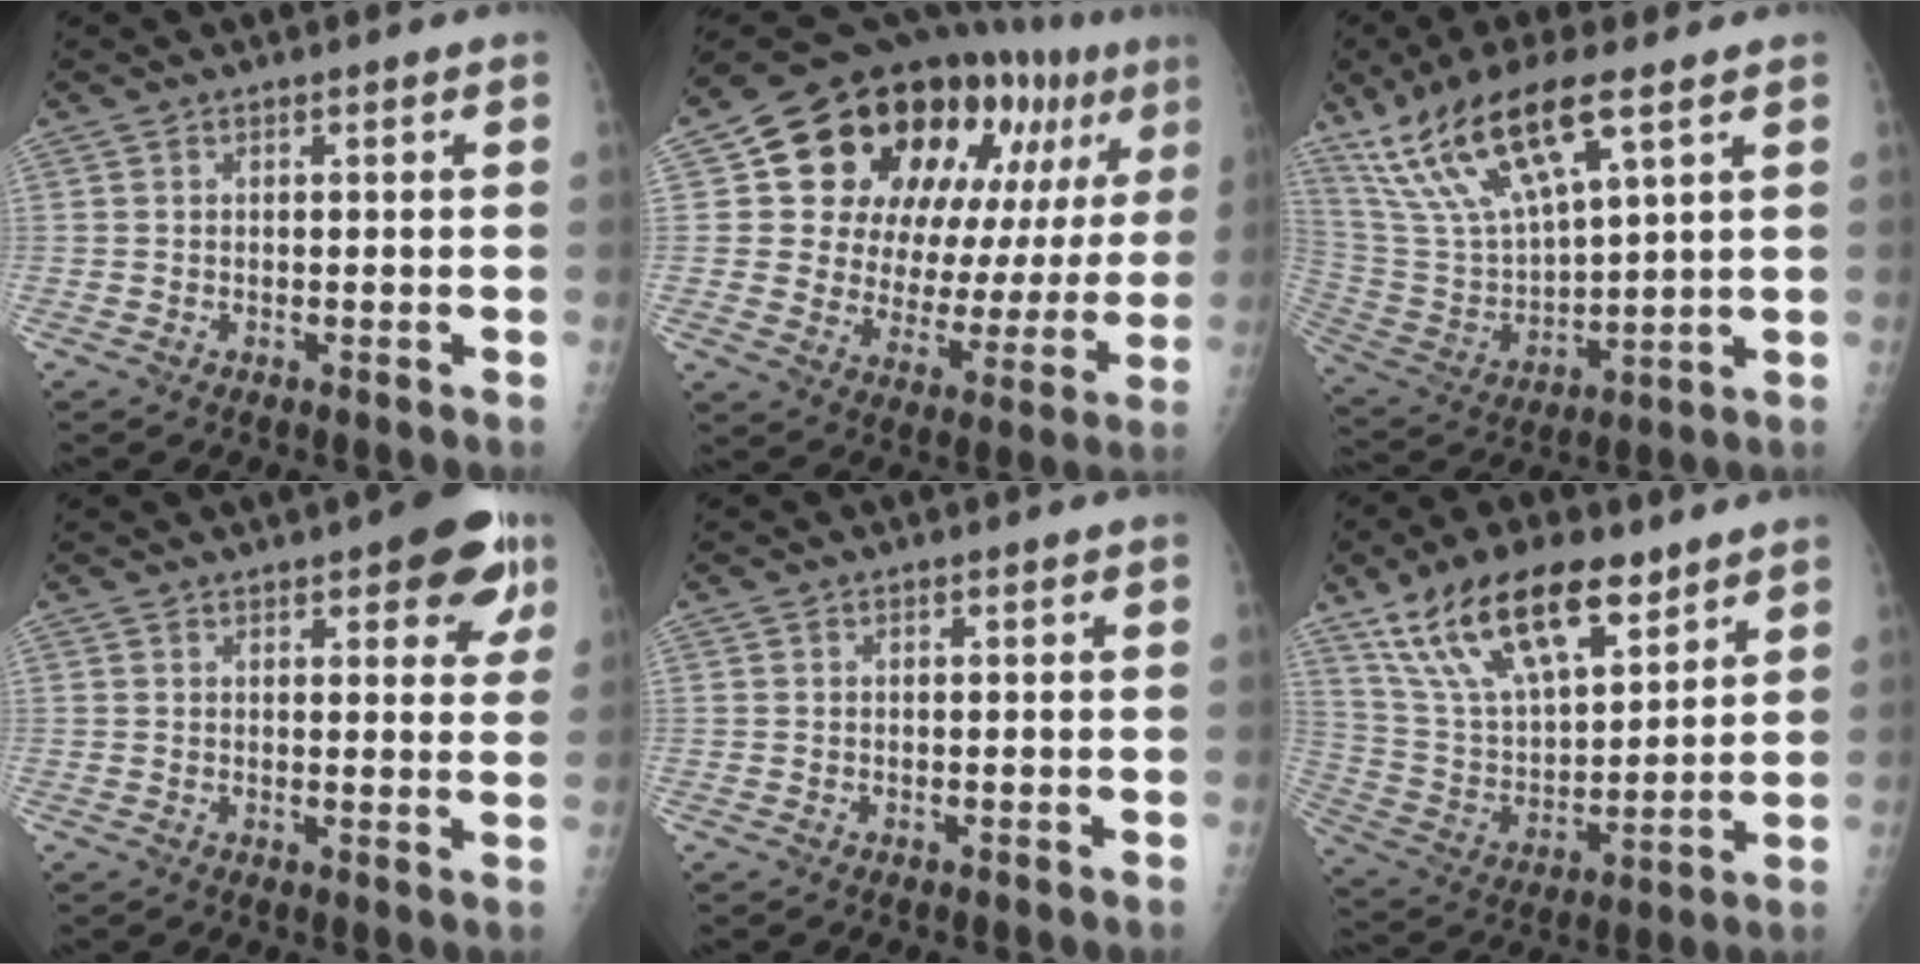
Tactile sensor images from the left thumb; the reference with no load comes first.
{"total": 26.4, "force": [11.6, 14.4, 18.9], "torque": [-0.225, 0.003, 0.179]}
{"total": 18.1, "force": [10.7, 5.6, 13.5], "torque": [-0.266, -0.029, 0.221]}
{"total": 9.5, "force": [5.0, 3.7, 7.2], "torque": [-0.051, -0.014, 0.054]}
{"total": 0.0}
{"total": 21.0, "force": [13.1, 9.0, 13.7], "torque": [-0.223, -0.042, 0.250]}